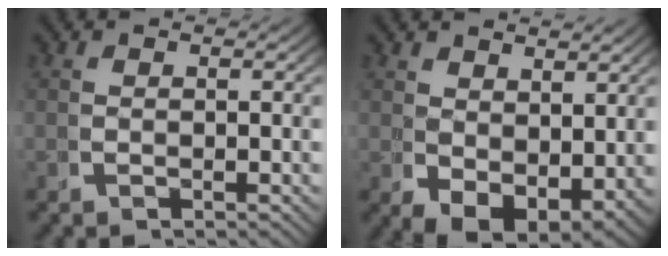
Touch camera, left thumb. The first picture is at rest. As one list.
[{"total": 5.5, "force": [-0.9, 3.9, 3.7], "torque": [-0.058, -0.041, 0.009]}]